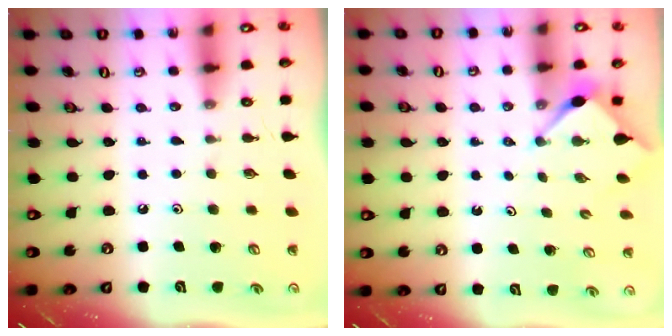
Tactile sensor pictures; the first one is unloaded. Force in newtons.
{"total": 2.6, "press": 2.6, "slide": 0.4}